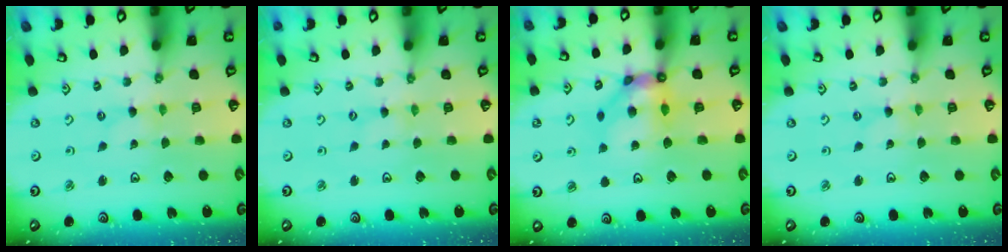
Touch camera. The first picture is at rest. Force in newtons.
{"total": 0.0}
{"total": 10.3, "press": 10.3, "slide": 1.0}
{"total": 0.0}